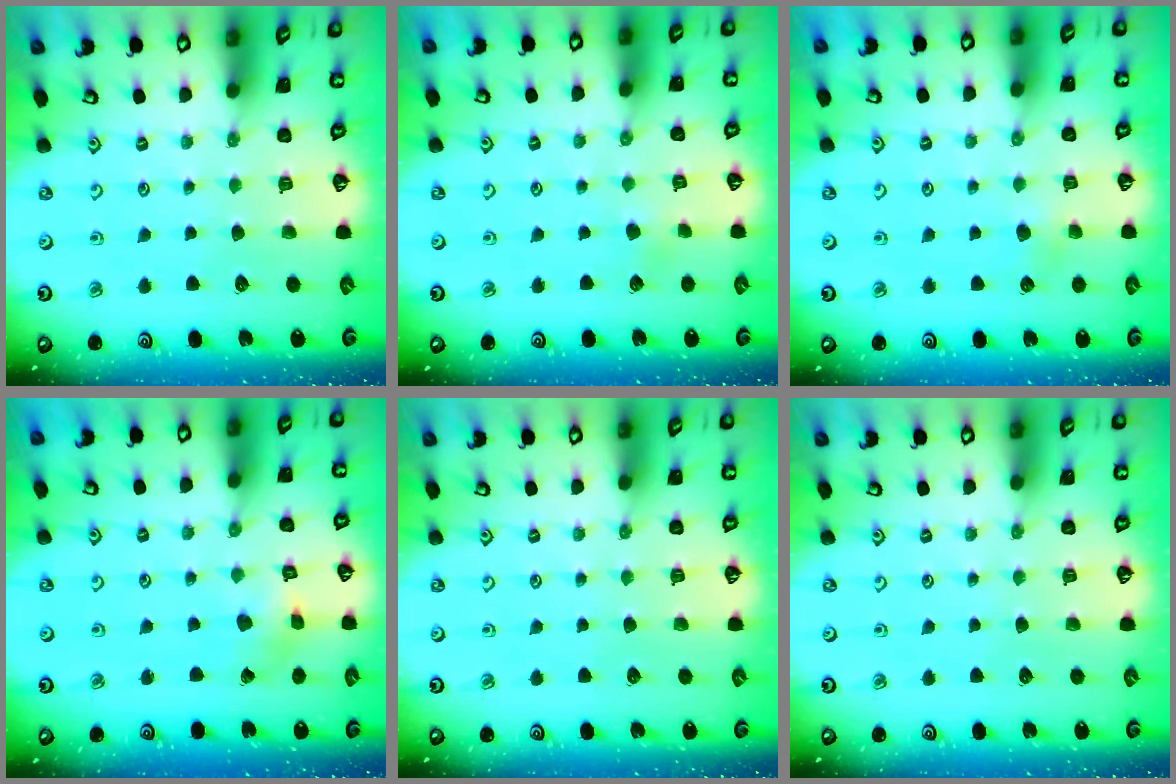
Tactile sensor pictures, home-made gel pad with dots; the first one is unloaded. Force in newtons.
{"total": 2.1, "press": 2.0, "slide": 0.6}
{"total": 2.6, "press": 2.6, "slide": 0.5}
{"total": 2.4, "press": 2.4, "slide": 0.5}
{"total": 0.0}
{"total": 0.0}